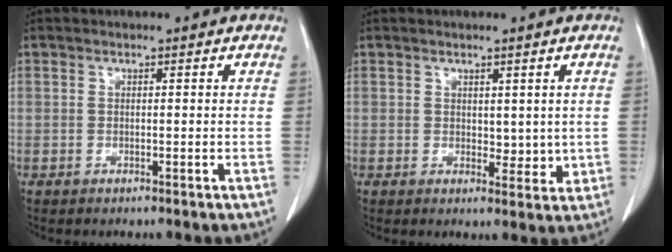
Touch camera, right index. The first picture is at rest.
{"total": 3.0, "force": [0.7, 2.0, 2.1], "torque": [-0.020, -0.009, 0.016]}